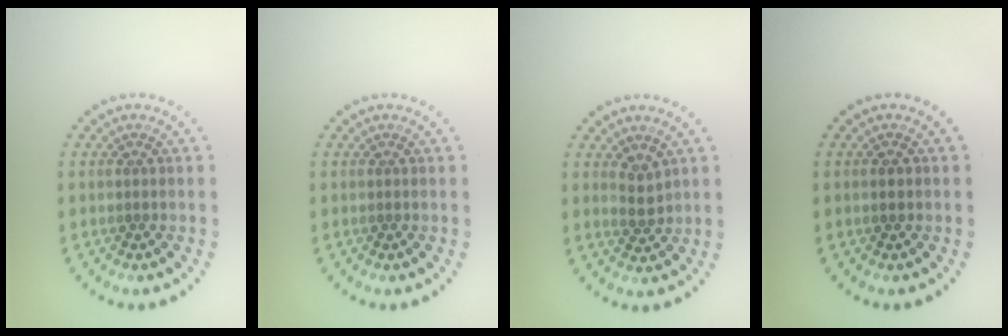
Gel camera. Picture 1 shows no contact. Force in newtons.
{"total": 0.0}
{"total": 1.7, "press": 1.6, "slide": 0.6}
{"total": 1.2, "press": 1.2, "slide": 0.2}